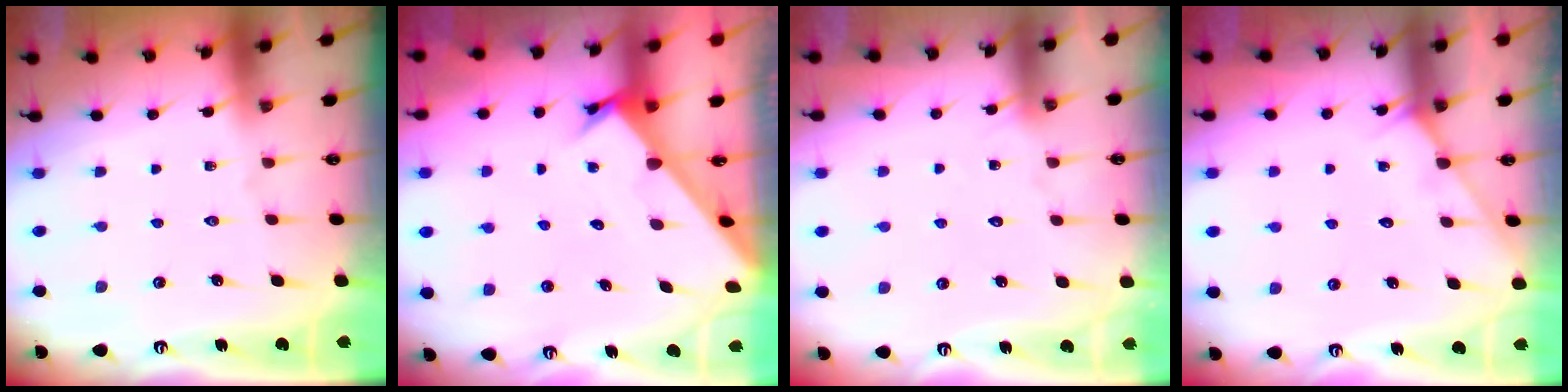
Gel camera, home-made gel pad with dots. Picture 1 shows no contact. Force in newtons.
{"total": 2.4, "press": 2.4, "slide": 0.0}
{"total": 5.9, "press": 5.9, "slide": 0.6}
{"total": 3.0, "press": 3.0, "slide": 0.3}